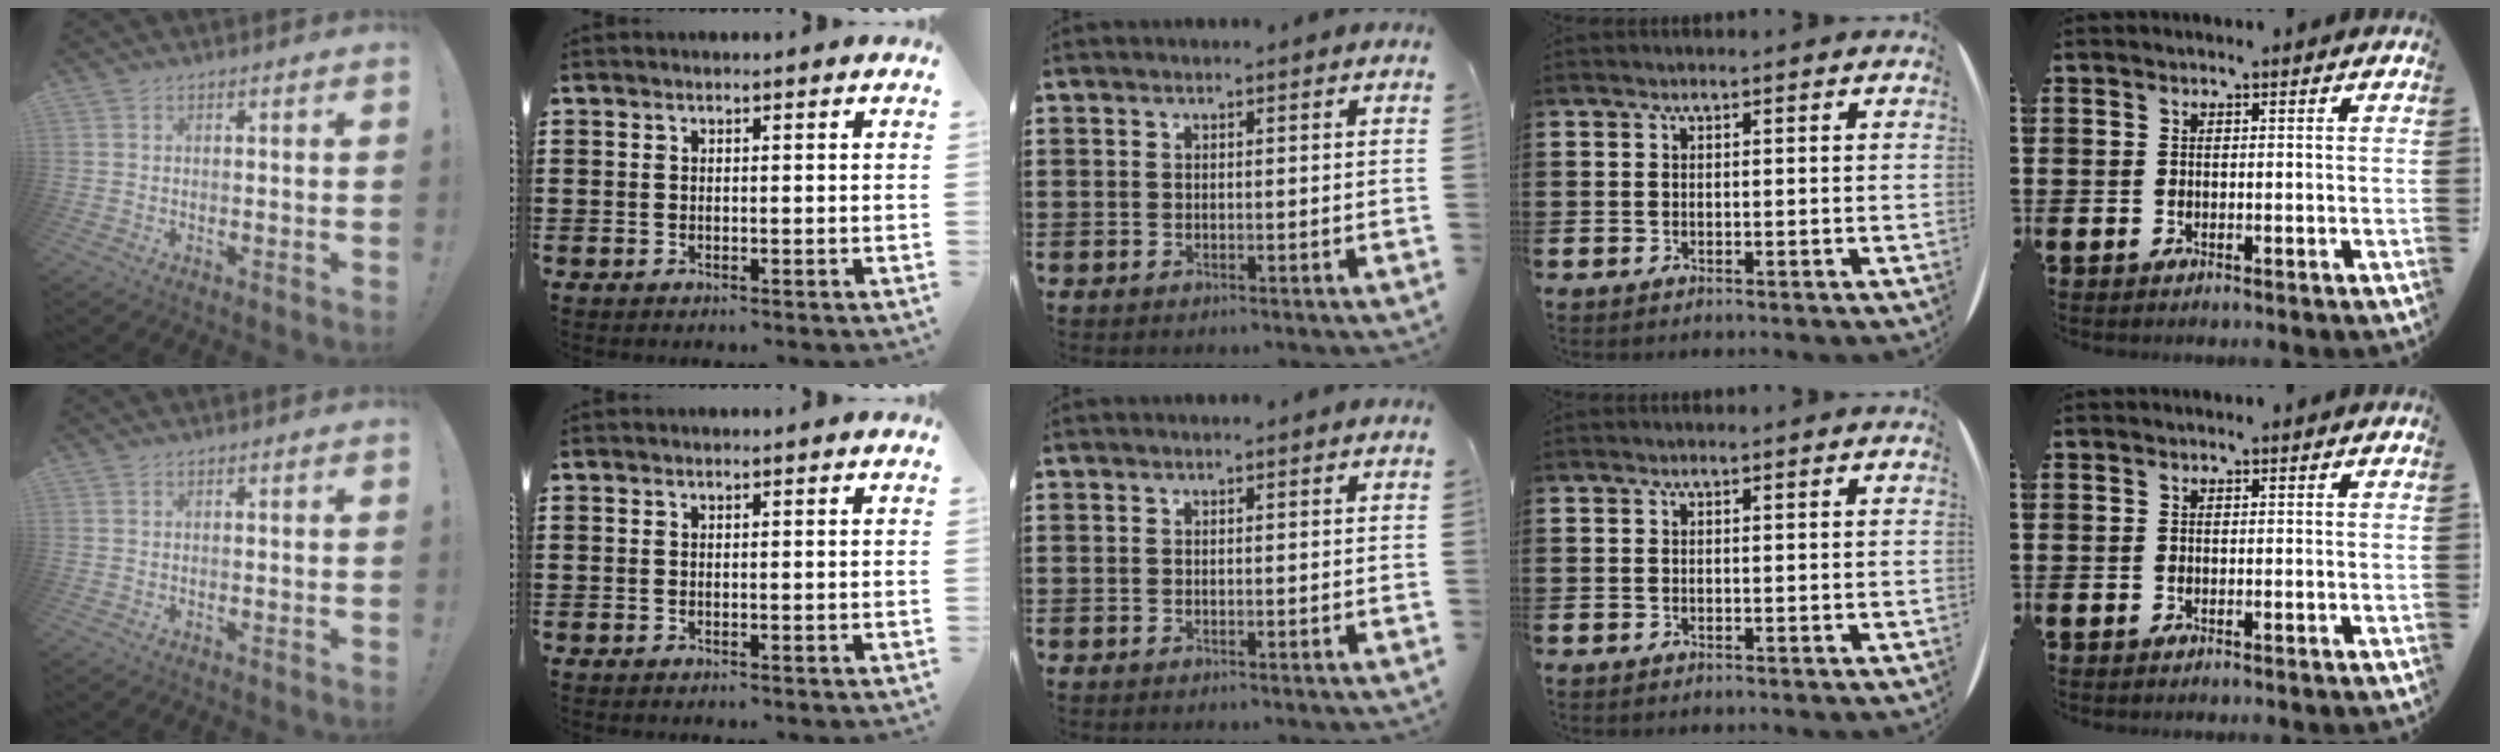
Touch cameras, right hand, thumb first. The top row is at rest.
{}